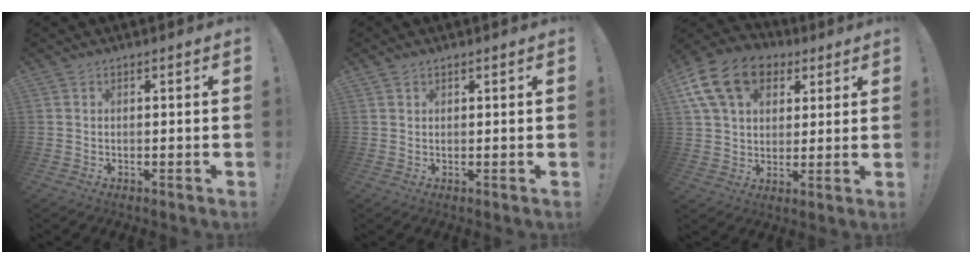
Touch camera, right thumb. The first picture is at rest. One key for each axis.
{"total": 1.1, "fx": 0.9, "fy": 0.5, "fz": 0.2, "tx": 0.000, "ty": -0.002, "tz": 0.018}
{"total": 17.9, "fx": 7.8, "fy": 12.7, "fz": 9.9, "tx": -0.169, "ty": -0.025, "tz": 0.148}